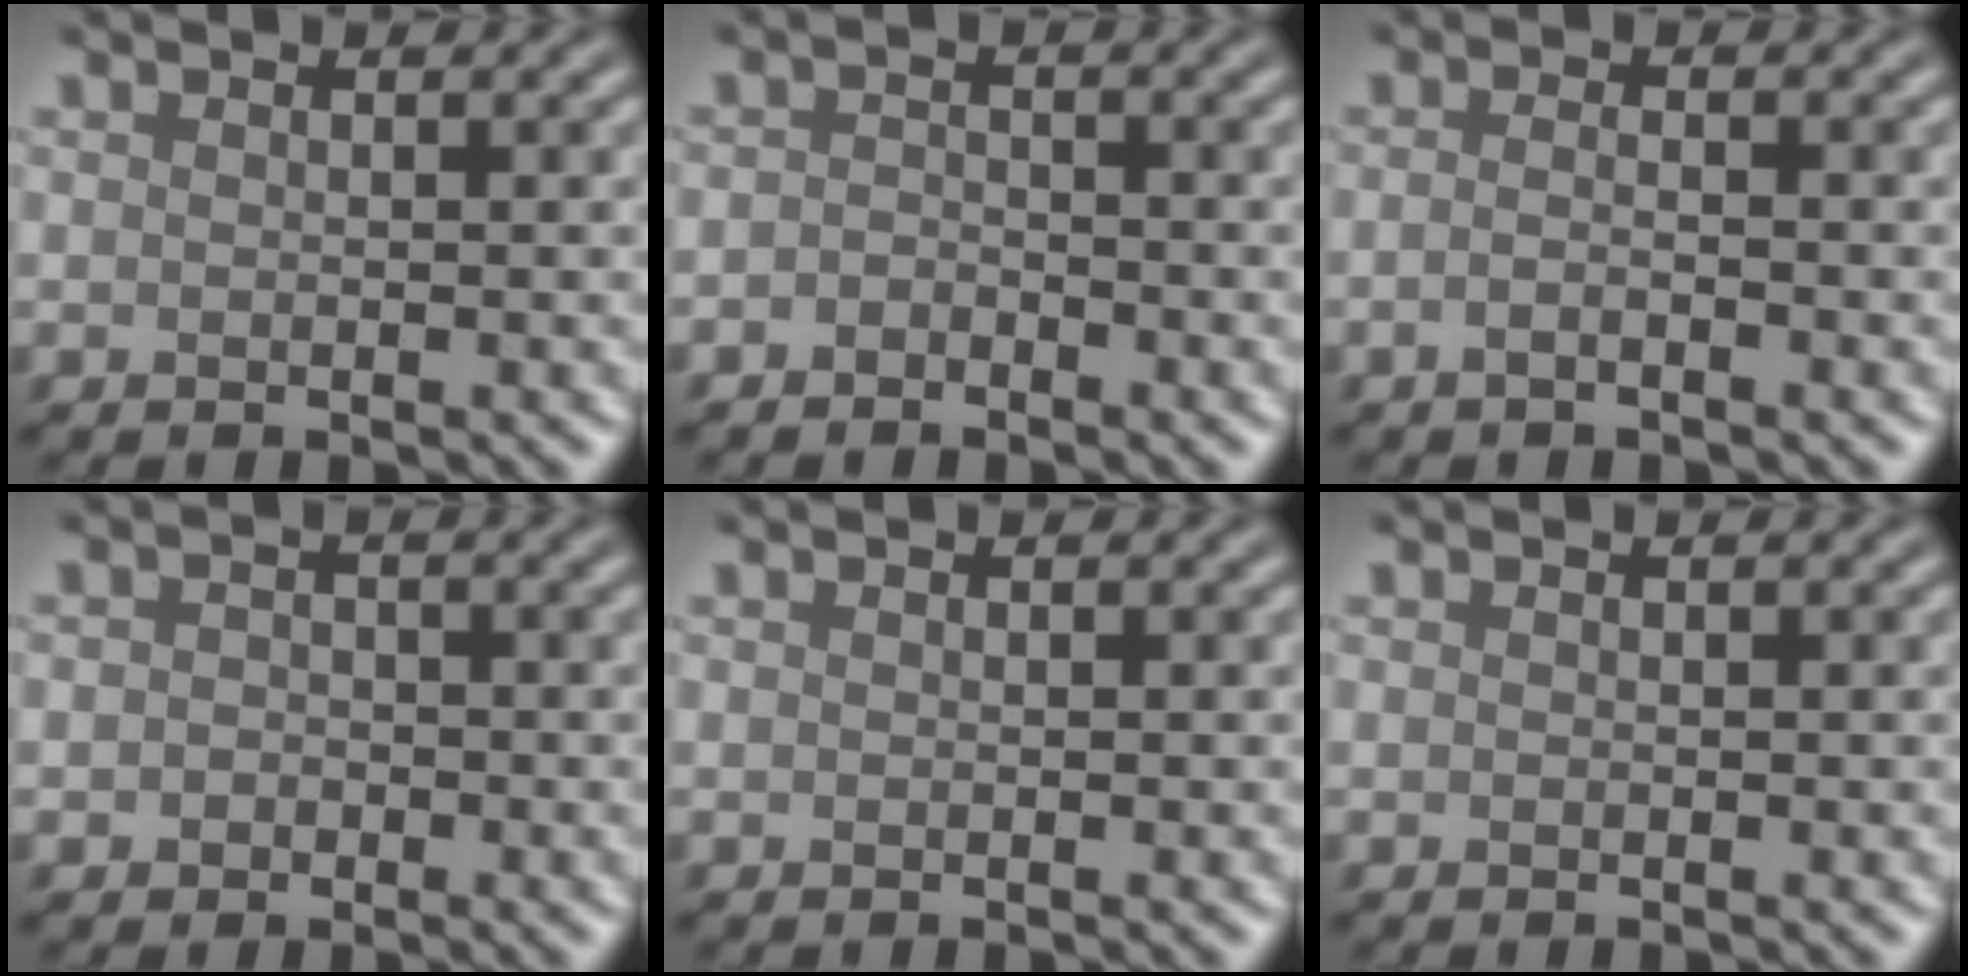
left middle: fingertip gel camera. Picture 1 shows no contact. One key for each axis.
{"total": 1.2, "fx": -0.9, "fy": 0.7, "fz": 0.3, "tx": -0.003, "ty": 0.004, "tz": -0.021}
{"total": 1.3, "fx": -0.7, "fy": 0.4, "fz": 1.0, "tx": -0.019, "ty": 0.000, "tz": -0.018}
{"total": 1.3, "fx": -0.4, "fy": 1.2, "fz": 0.4, "tx": 0.001, "ty": -0.002, "tz": -0.012}
{"total": 0.0}
{"total": 0.0}